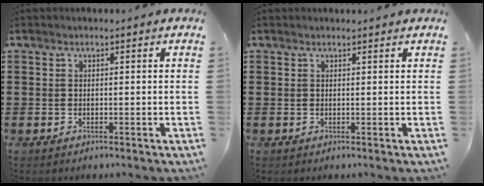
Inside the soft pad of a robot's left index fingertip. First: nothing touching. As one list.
[{"total": 0.6, "force": [0.6, 0.0, 0.2], "torque": [-0.005, 0.000, 0.012]}]